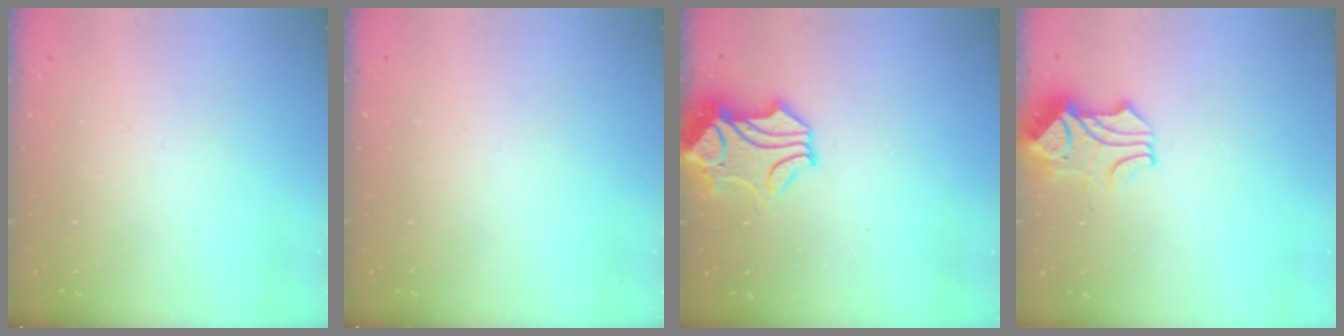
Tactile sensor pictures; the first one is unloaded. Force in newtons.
{"total": 0.0}
{"total": 1.3, "press": 0.5, "slide": 1.3}
{"total": 2.2, "press": 2.1, "slide": 0.7}